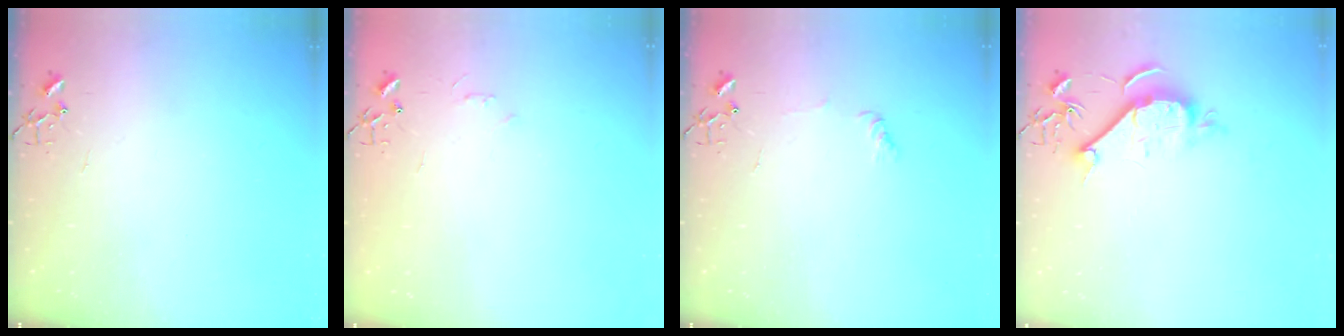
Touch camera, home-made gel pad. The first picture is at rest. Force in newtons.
{"total": 3.5, "press": 3.4, "slide": 0.4}
{"total": 4.9, "press": 4.9, "slide": 0.7}
{"total": 9.5, "press": 9.5, "slide": 0.9}